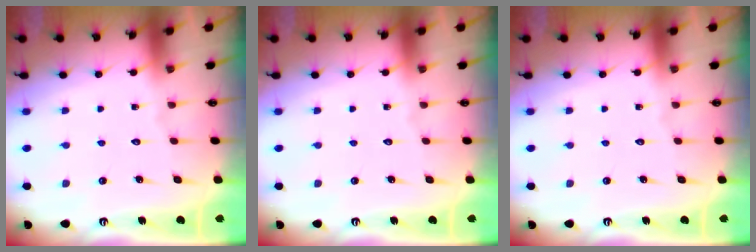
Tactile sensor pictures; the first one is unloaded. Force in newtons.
{"total": 0.0}
{"total": 0.0}